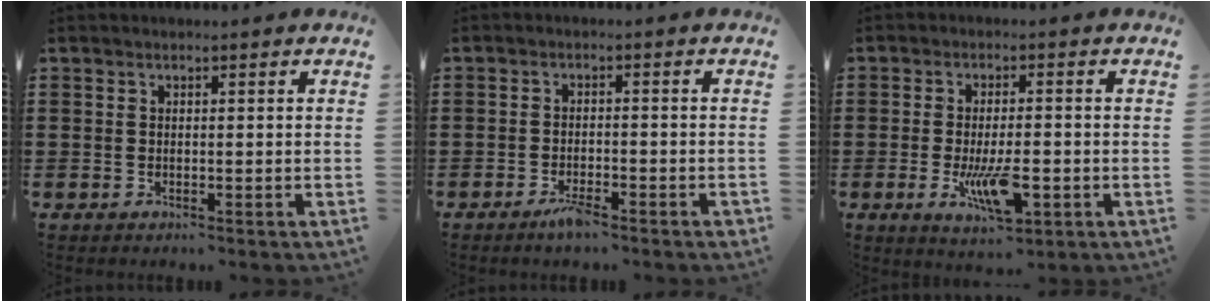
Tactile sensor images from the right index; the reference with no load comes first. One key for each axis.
{"total": 2.8, "fx": -2.1, "fy": 0.6, "fz": 1.9, "tx": -0.038, "ty": 0.000, "tz": -0.040}
{"total": 7.9, "fx": -2.2, "fy": 2.7, "fz": 7.1, "tx": -0.133, "ty": -0.015, "tz": -0.037}